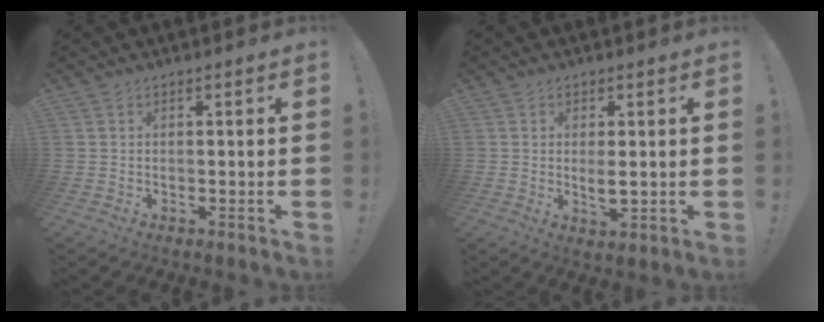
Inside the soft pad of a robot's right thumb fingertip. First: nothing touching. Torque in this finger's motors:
{"motor_torque": [-0.19, -0.01, 0.05, 0.39, -0.07]}